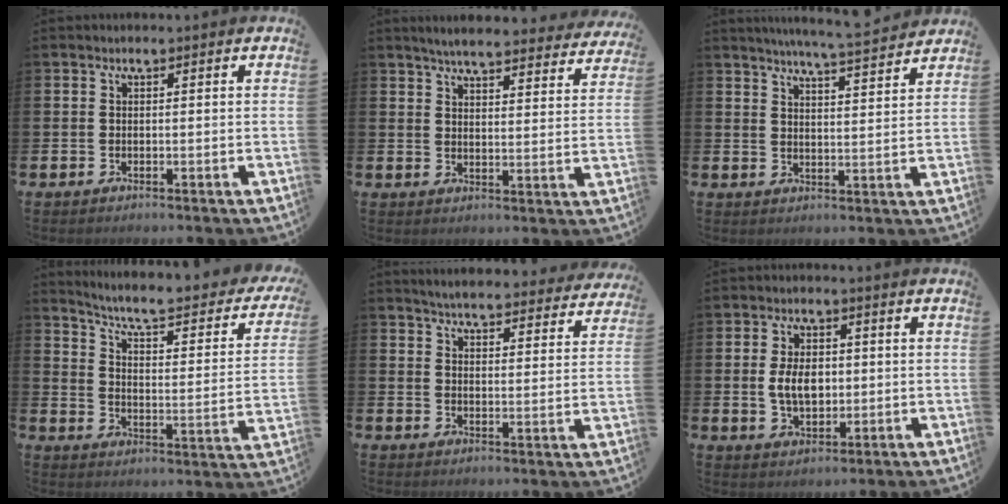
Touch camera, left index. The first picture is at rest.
{"total": 5.2, "force": [5.0, 0.4, 1.4], "torque": [-0.033, -0.034, 0.083]}
{"total": 6.2, "force": [6.0, -0.8, 1.5], "torque": [-0.033, -0.040, 0.102]}
{"total": 5.7, "force": [4.7, 1.2, 2.9], "torque": [-0.075, -0.041, 0.068]}
{"total": 5.1, "force": [5.0, 0.5, 0.7], "torque": [-0.030, -0.036, 0.086]}
{"total": 5.3, "force": [0.4, 3.3, 4.1], "torque": [-0.061, 0.004, 0.001]}